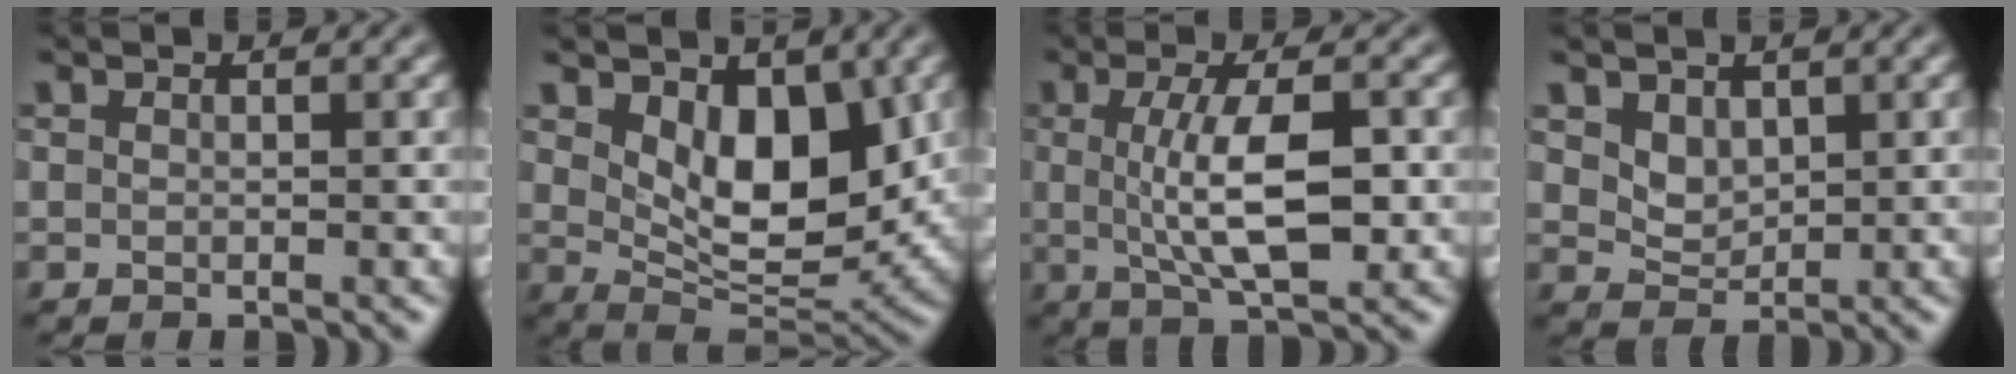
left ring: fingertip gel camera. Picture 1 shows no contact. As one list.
[{"total": 7.5, "force": [2.1, 4.1, 5.9], "torque": [-0.099, -0.021, 0.038]}, {"total": 6.7, "force": [0.0, 2.1, 6.4], "torque": [-0.117, -0.003, 0.001]}, {"total": 2.1, "force": [1.2, 1.4, 1.0], "torque": [-0.023, -0.009, 0.026]}]